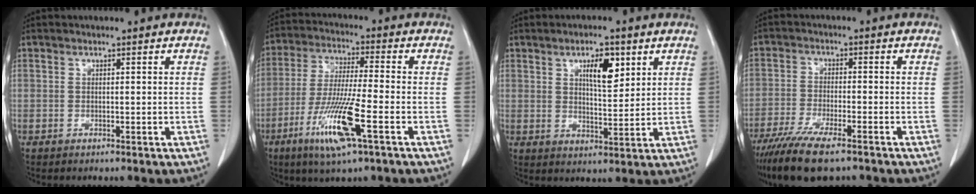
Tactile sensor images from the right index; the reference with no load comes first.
{"total": 12.3, "force": [-5.2, 0.4, 11.1], "torque": [-0.224, -0.025, -0.098]}
{"total": 6.5, "force": [3.0, 2.1, 5.4], "torque": [-0.090, 0.000, 0.051]}
{"total": 10.9, "force": [-8.3, 2.0, 6.9], "torque": [-0.117, -0.025, -0.137]}